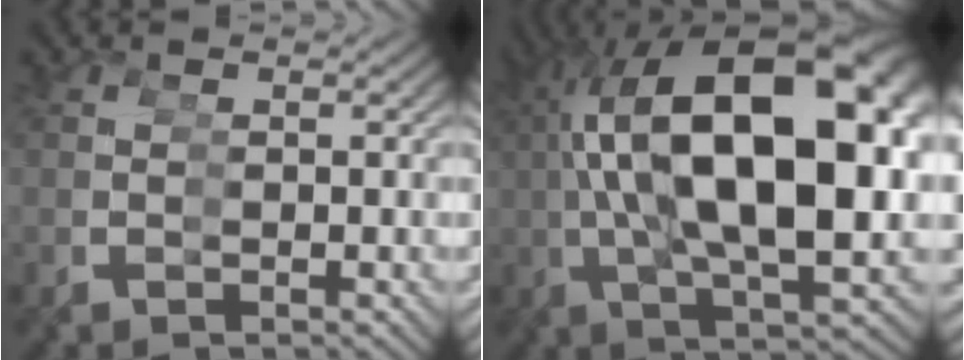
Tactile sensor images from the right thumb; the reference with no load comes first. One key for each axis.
{"total": 21.3, "fx": 1.4, "fy": 10.7, "fz": 18.4, "tx": -0.311, "ty": -0.025, "tz": 0.038}